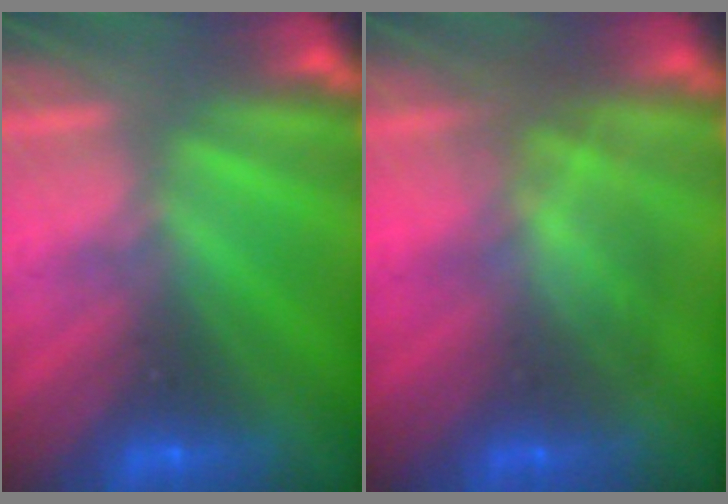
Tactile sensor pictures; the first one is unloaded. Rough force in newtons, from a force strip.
{"total": 2.8}